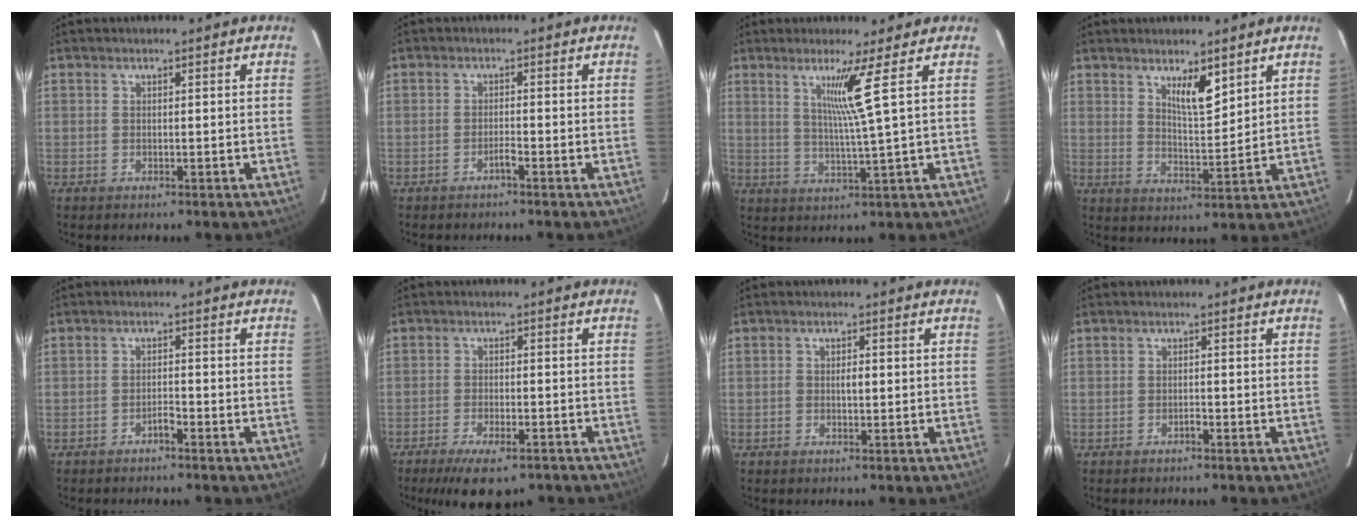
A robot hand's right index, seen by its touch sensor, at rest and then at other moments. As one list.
[{"total": 1.2, "force": [-0.9, -0.1, 0.8], "torque": [-0.016, 0.001, -0.017]}, {"total": 6.0, "force": [2.4, -2.5, 4.9], "torque": [-0.094, -0.017, 0.051]}, {"total": 5.4, "force": [3.4, 1.2, 4.0], "torque": [-0.072, -0.010, 0.063]}, {"total": 1.4, "force": [-1.1, 0.2, 0.8], "torque": [-0.012, 0.003, -0.020]}, {"total": 7.9, "force": [-5.8, 2.3, 4.8], "torque": [-0.073, -0.012, -0.087]}, {"total": 1.7, "force": [-0.1, 0.7, 1.5], "torque": [-0.027, 0.002, -0.002]}, {"total": 0.6, "force": [-0.5, 0.1, 0.4], "torque": [-0.007, 0.000, -0.009]}]